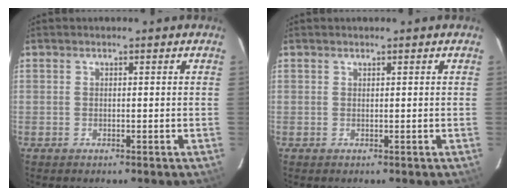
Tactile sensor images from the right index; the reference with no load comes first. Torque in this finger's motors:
{"motor_torque": [0.19, 0.03, 0.03, 0.01]}